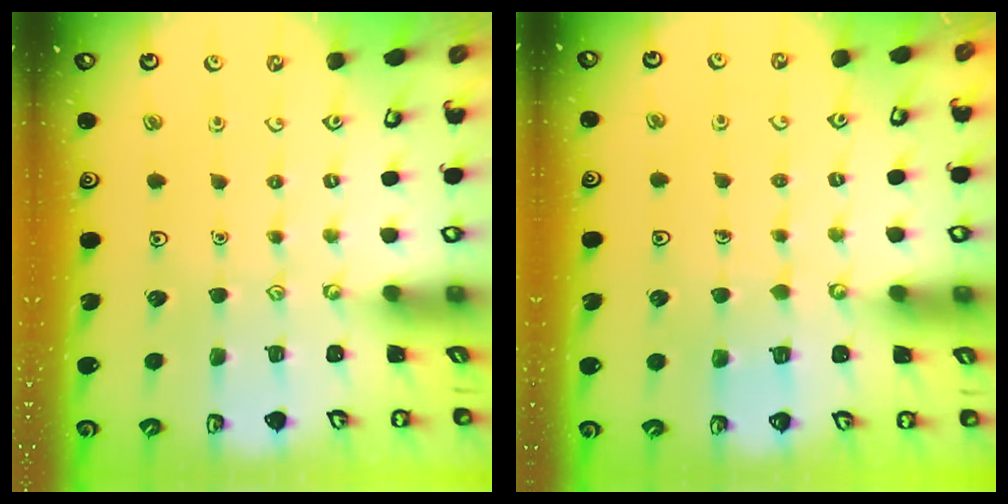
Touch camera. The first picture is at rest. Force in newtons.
{"total": 2.2, "press": 2.2, "slide": 0.0}